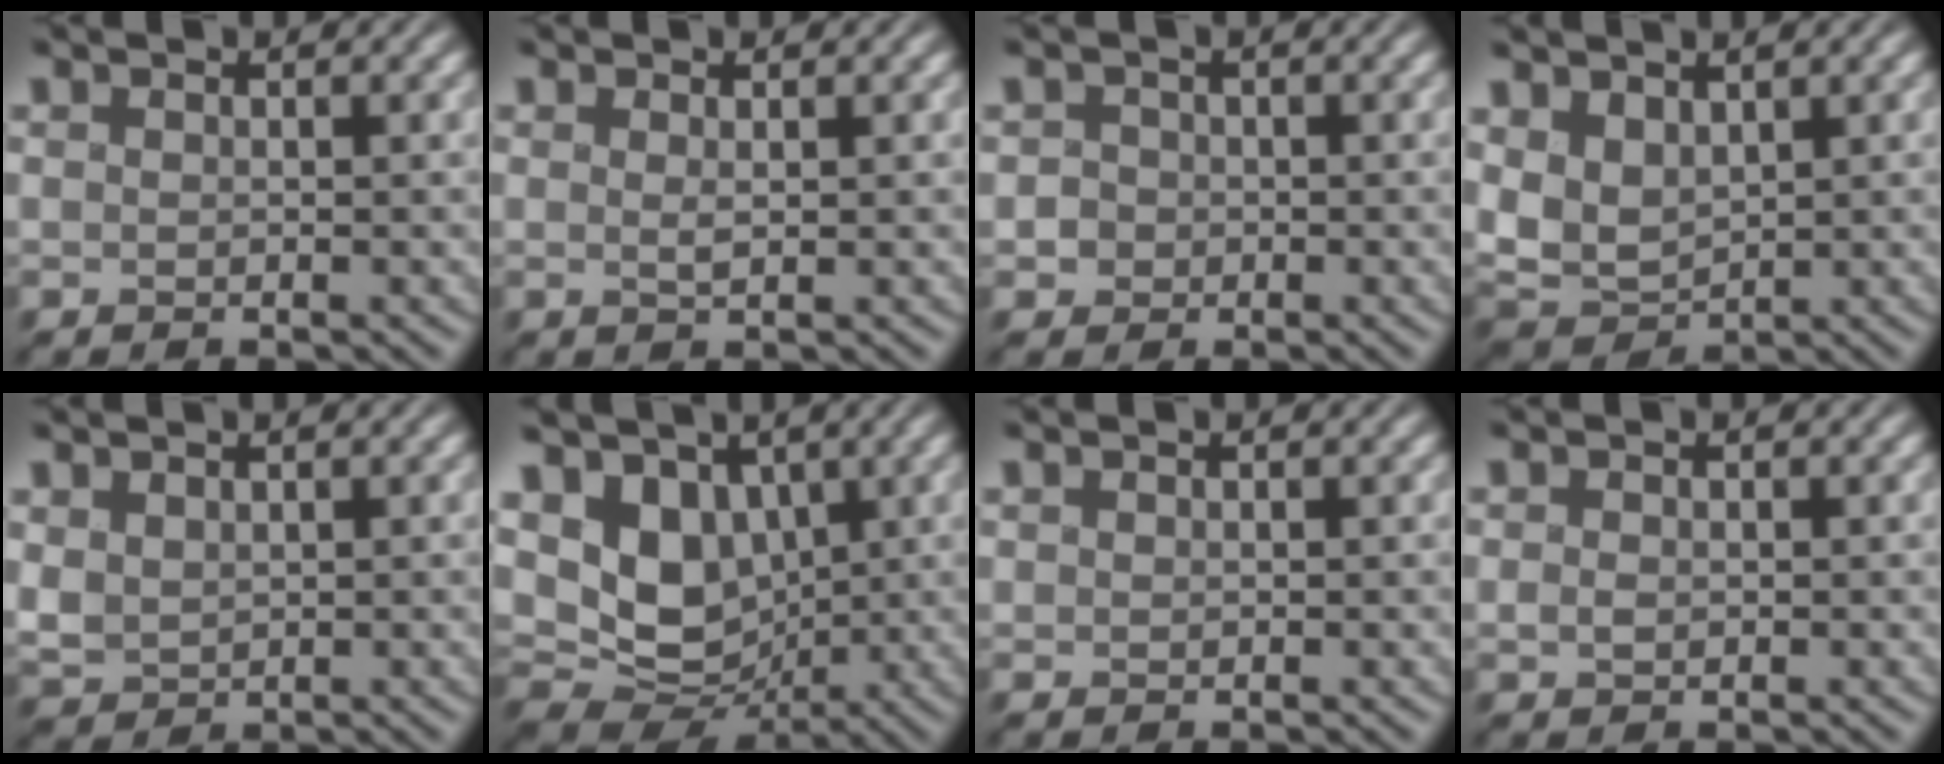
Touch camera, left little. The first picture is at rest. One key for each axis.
{"total": 0.6, "fx": 0.1, "fy": 0.0, "fz": 0.5, "tx": -0.011, "ty": -0.002, "tz": 0.004}
{"total": 1.3, "fx": -0.8, "fy": 1.0, "fz": -0.4, "tx": -0.003, "ty": -0.005, "tz": -0.006}
{"total": 4.4, "fx": 1.1, "fy": 3.0, "fz": 3.1, "tx": -0.089, "ty": -0.001, "tz": 0.027}
{"total": 1.7, "fx": 0.7, "fy": 1.3, "fz": 1.0, "tx": -0.040, "ty": 0.000, "tz": 0.029}
{"total": 8.8, "fx": 1.8, "fy": 6.7, "fz": 5.3, "tx": -0.126, "ty": -0.006, "tz": 0.039}
{"total": 0.0}
{"total": 0.0}